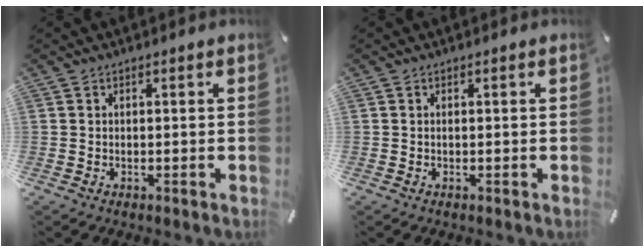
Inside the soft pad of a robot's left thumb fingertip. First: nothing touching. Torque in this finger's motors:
{"motor_torque": [0.21, 0.48, 0.07, 0.27, 0.00]}